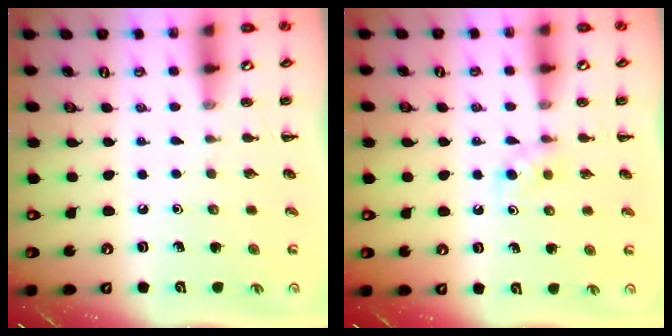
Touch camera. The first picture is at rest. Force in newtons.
{"total": 3.0, "press": 2.7, "slide": 1.2}